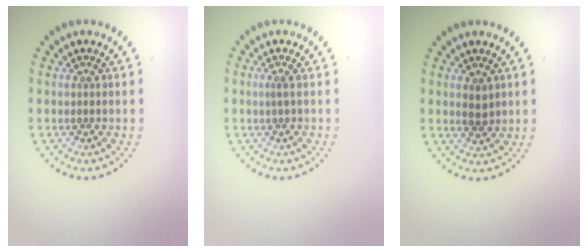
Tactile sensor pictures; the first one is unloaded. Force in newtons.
{"total": 0.6, "press": 0.2, "slide": 0.6}
{"total": 1.5, "press": 1.4, "slide": 0.4}